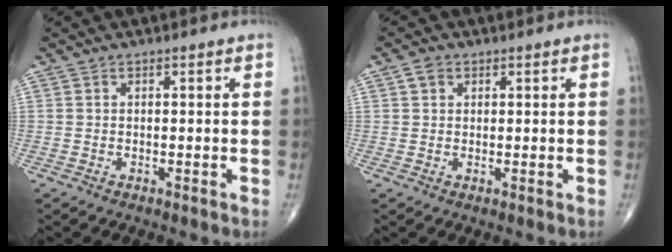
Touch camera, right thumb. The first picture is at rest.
{"total": 2.2, "force": [0.9, 1.7, 1.0], "torque": [-0.012, 0.002, 0.014]}